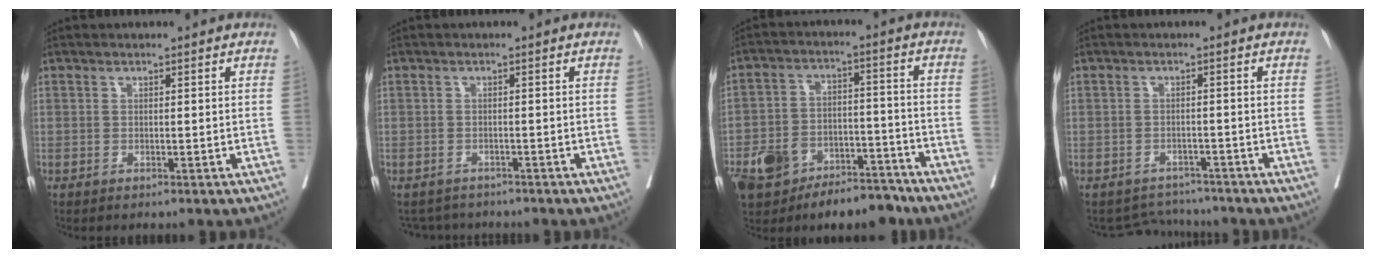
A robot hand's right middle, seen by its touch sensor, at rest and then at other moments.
{"total": 3.6, "force": [-3.5, 1.1, -0.3], "torque": [0.007, -0.004, -0.053]}
{"total": 13.2, "force": [-9.4, 6.8, 6.3], "torque": [-0.100, 0.022, -0.150]}
{"total": 4.2, "force": [-3.9, 1.1, -1.2], "torque": [0.015, 0.011, -0.055]}